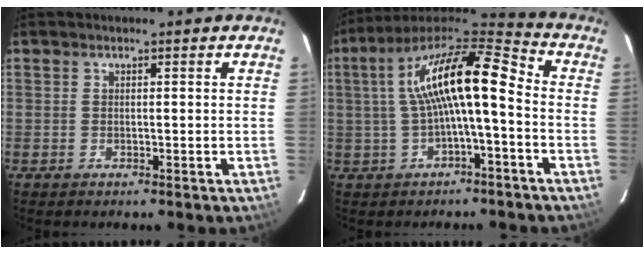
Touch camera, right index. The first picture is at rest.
{"total": 15.1, "force": [-0.2, 3.6, 14.6], "torque": [-0.266, 0.031, -0.007]}